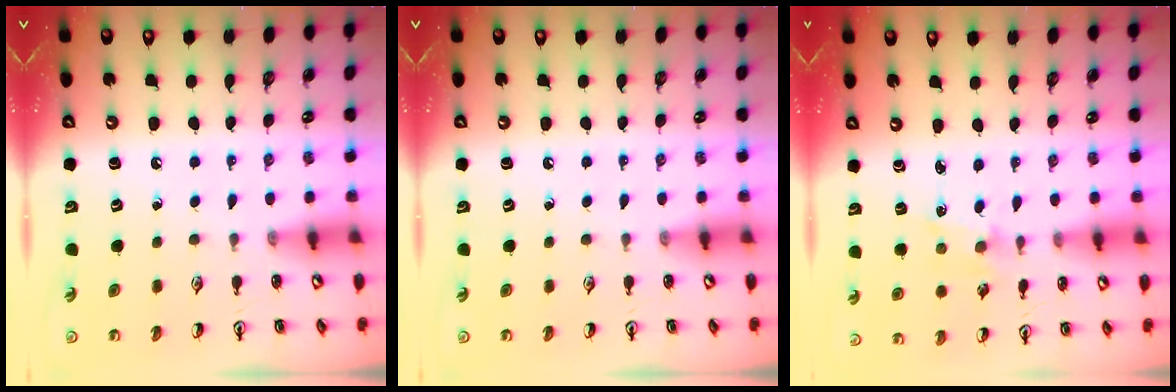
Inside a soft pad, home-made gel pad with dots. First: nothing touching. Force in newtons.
{"total": 0.0}
{"total": 1.2, "press": 1.2, "slide": 0.2}